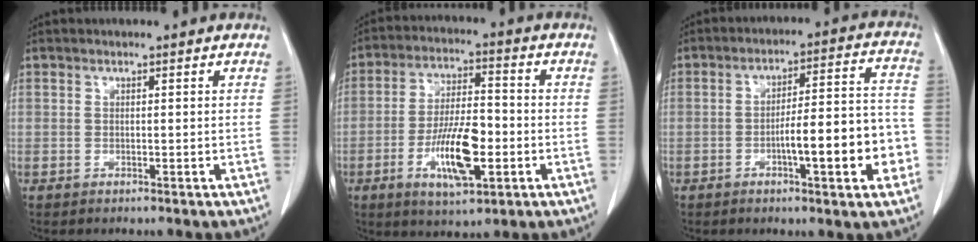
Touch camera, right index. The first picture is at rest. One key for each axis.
{"total": 11.4, "fx": -3.5, "fy": 3.4, "fz": 10.3, "tx": -0.197, "ty": -0.002, "tz": -0.058}
{"total": 12.6, "fx": -3.7, "fy": 2.3, "fz": 11.8, "tx": -0.166, "ty": 0.026, "tz": -0.051}